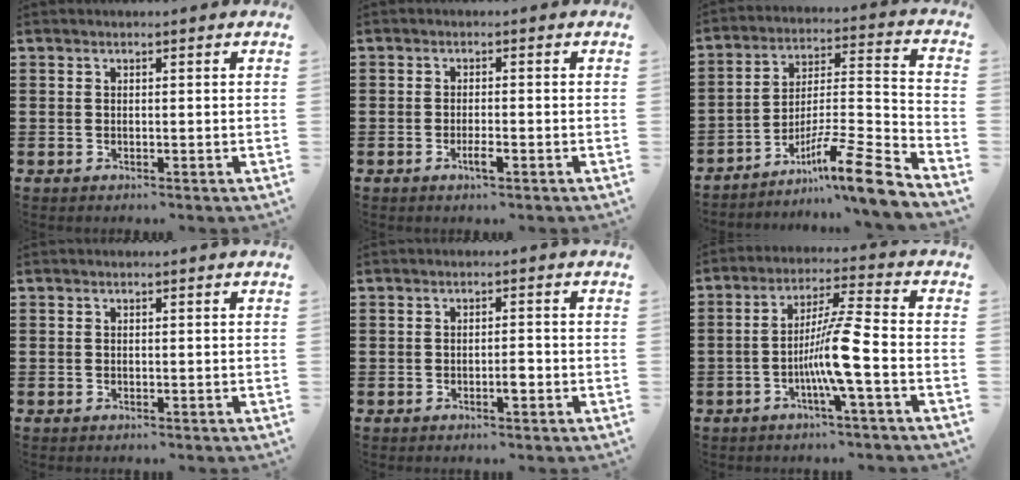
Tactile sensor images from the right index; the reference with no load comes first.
{"total": 2.2, "force": [-1.3, 0.2, 1.8], "torque": [-0.039, -0.005, -0.024]}
{"total": 11.3, "force": [-8.6, 0.4, 7.3], "torque": [-0.108, 0.012, -0.164]}
{"total": 0.0}
{"total": 2.1, "force": [-0.8, 0.6, 1.9], "torque": [-0.033, 0.004, -0.016]}
{"total": 8.8, "force": [-3.0, -0.1, 8.2], "torque": [-0.160, -0.009, -0.062]}